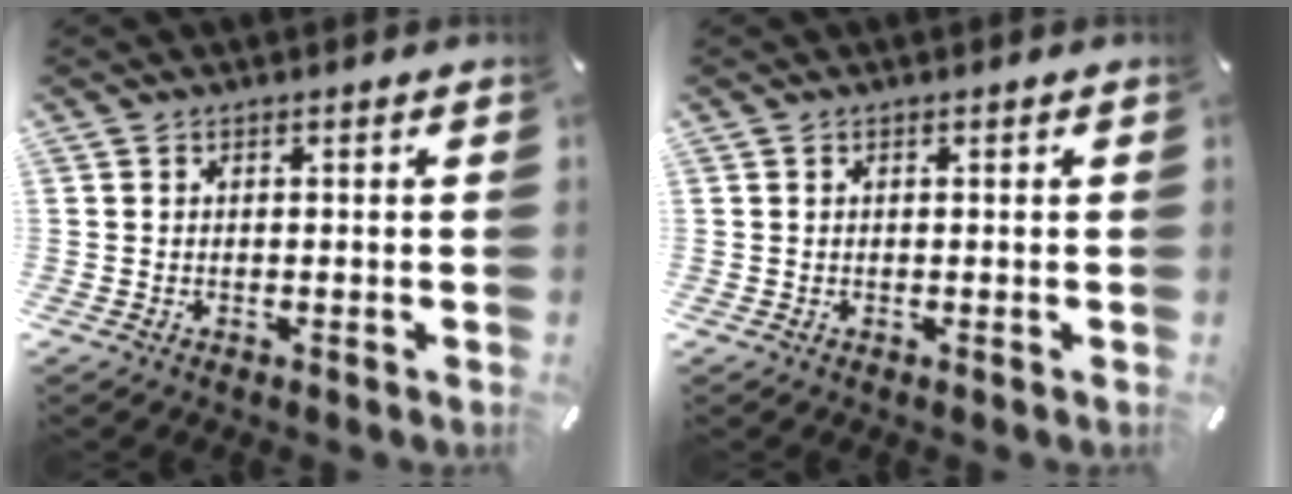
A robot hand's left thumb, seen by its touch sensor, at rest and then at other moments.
{"total": 0.0}